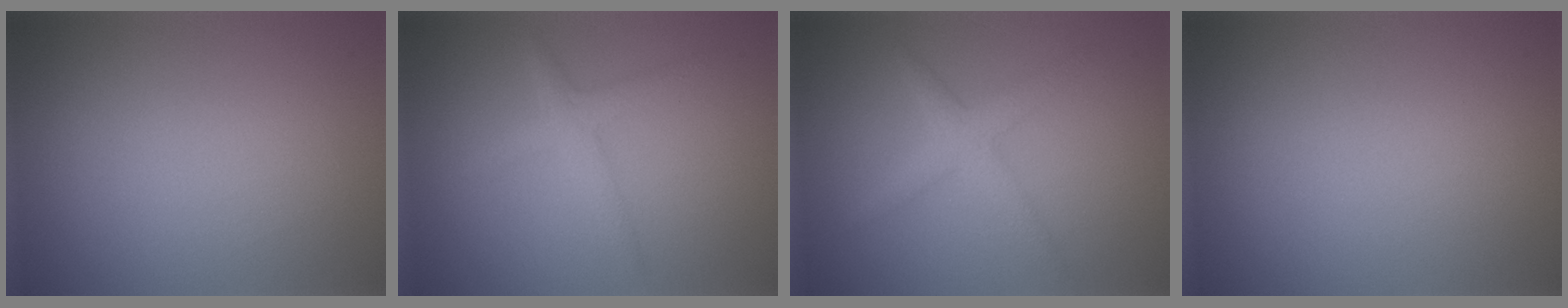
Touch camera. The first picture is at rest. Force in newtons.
{"total": 2.0, "press": 2.0, "slide": 0.1}
{"total": 2.4, "press": 2.4, "slide": 0.1}
{"total": 0.0}